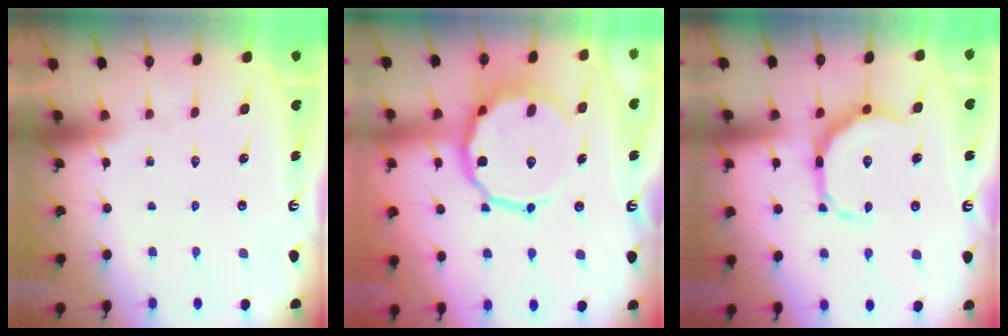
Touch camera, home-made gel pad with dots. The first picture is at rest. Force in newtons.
{"total": 12.0, "press": 11.8, "slide": 2.5}
{"total": 11.0, "press": 11.0, "slide": 0.6}